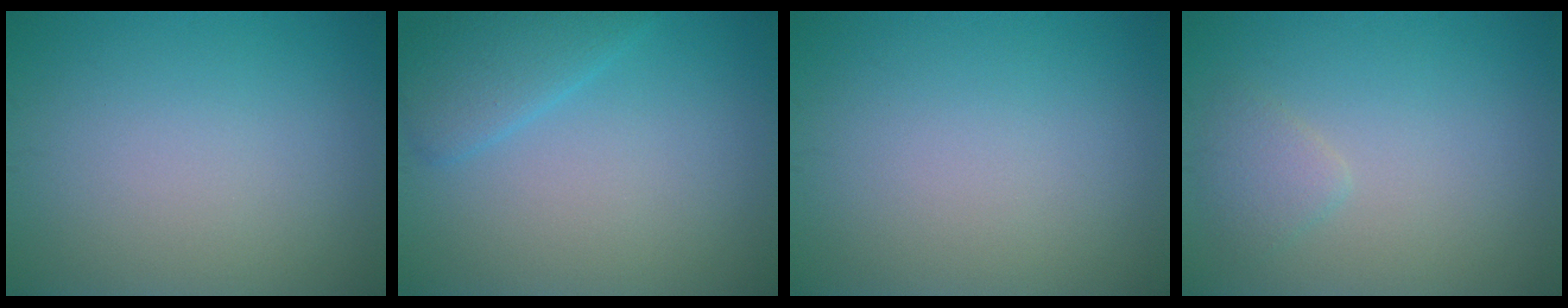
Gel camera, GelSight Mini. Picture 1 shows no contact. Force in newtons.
{"total": 2.8, "press": 2.8, "slide": 0.2}
{"total": 0.0}
{"total": 1.5, "press": 1.5, "slide": 0.1}